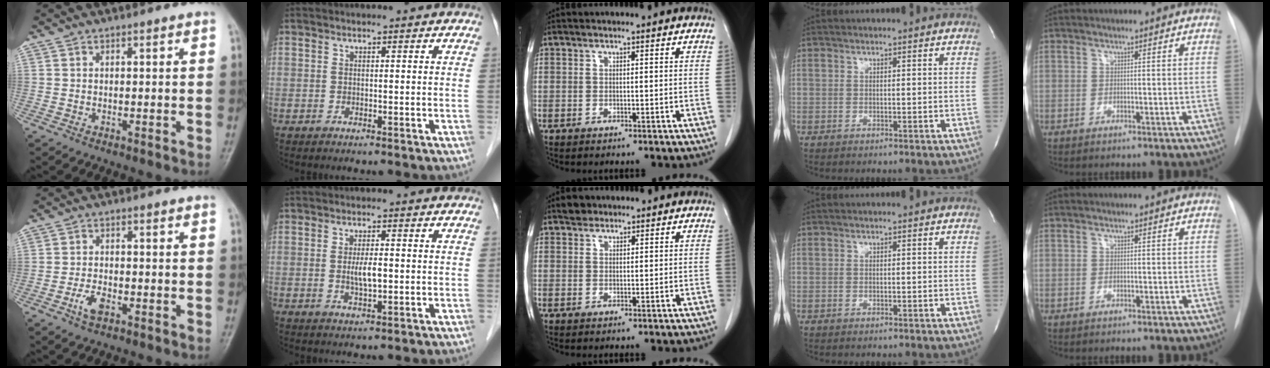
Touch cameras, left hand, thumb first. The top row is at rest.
{"thumb": {"total": 3.6, "force": [-1.8, 1.8, 2.6], "torque": [-0.054, 0.009, -0.035]}, "index": {"total": 3.2, "force": [-0.2, 0.8, 3.1], "torque": [-0.062, -0.003, -0.001]}, "middle": {"total": 1.6, "force": [1.3, 1.0, 0.2], "torque": [-0.005, 0.005, 0.020]}}